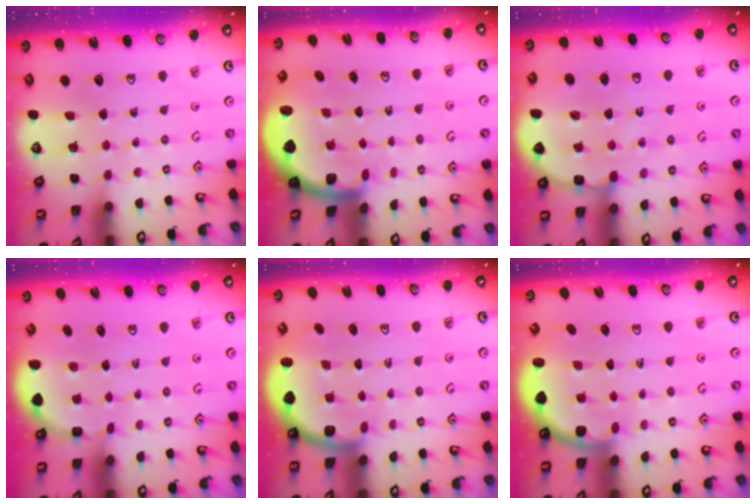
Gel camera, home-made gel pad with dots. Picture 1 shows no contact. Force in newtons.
{"total": 1.9, "press": 1.8, "slide": 0.5}
{"total": 6.6, "press": 6.4, "slide": 1.5}
{"total": 1.6, "press": 1.2, "slide": 1.0}
{"total": 1.8, "press": 1.8, "slide": 0.1}
{"total": 2.6, "press": 2.6, "slide": 0.4}